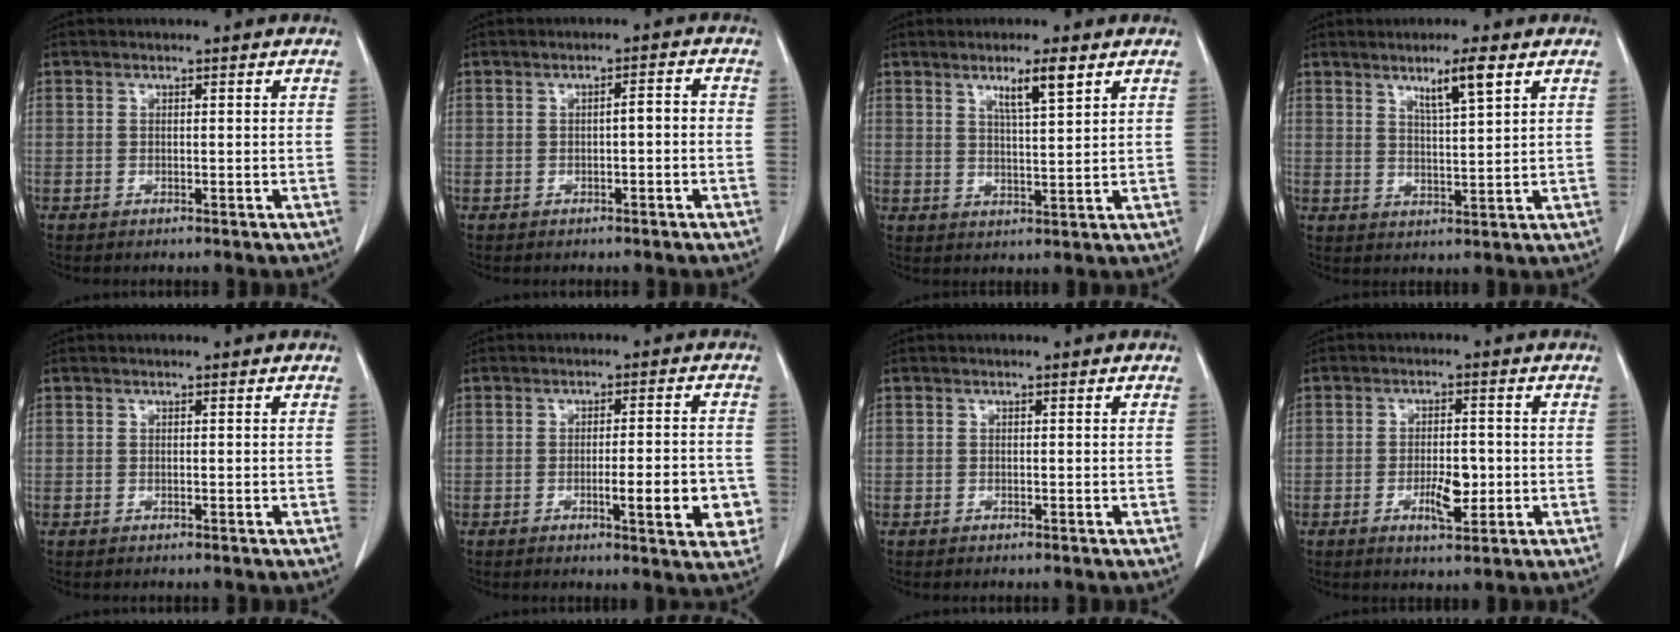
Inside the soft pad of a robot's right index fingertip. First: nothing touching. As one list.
[{"total": 2.1, "force": [-0.5, 0.5, 1.9], "torque": [-0.030, 0.006, -0.007]}, {"total": 5.1, "force": [3.0, 0.1, 4.1], "torque": [-0.070, -0.003, 0.052]}, {"total": 5.3, "force": [3.1, -0.1, 4.2], "torque": [-0.072, -0.006, 0.056]}, {"total": 0.0}, {"total": 8.3, "force": [-2.4, 1.5, 7.8], "torque": [-0.095, 0.000, -0.026]}, {"total": 0.0}, {"total": 5.0, "force": [-1.3, 1.7, 4.5], "torque": [-0.077, 0.000, -0.016]}]